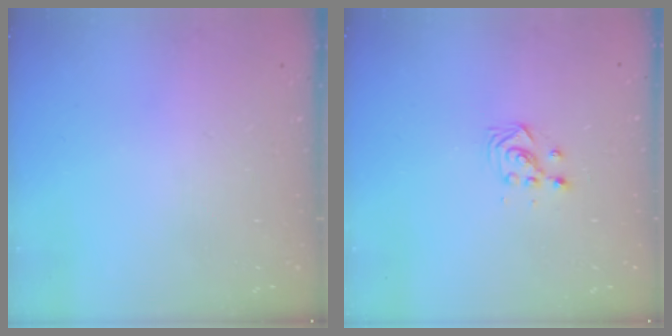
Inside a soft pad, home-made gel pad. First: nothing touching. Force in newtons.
{"total": 2.9, "press": 2.9, "slide": 0.3}